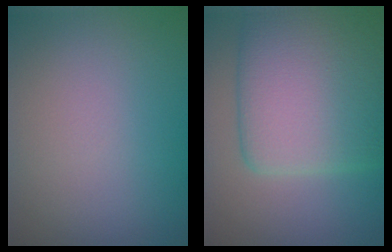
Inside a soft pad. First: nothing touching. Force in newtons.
{"total": 10.0, "press": 10.0, "slide": 0.3}